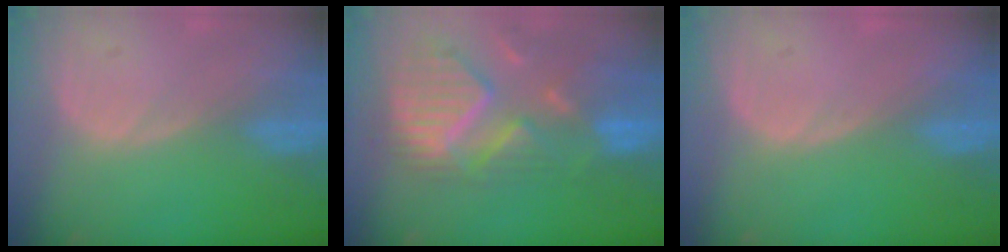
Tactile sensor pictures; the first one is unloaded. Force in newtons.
{"total": 12.0, "press": 10.5, "slide": 5.9}
{"total": 0.0}